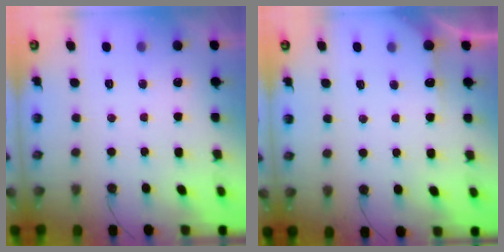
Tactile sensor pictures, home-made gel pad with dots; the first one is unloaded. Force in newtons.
{"total": 3.9, "press": 3.8, "slide": 0.4}